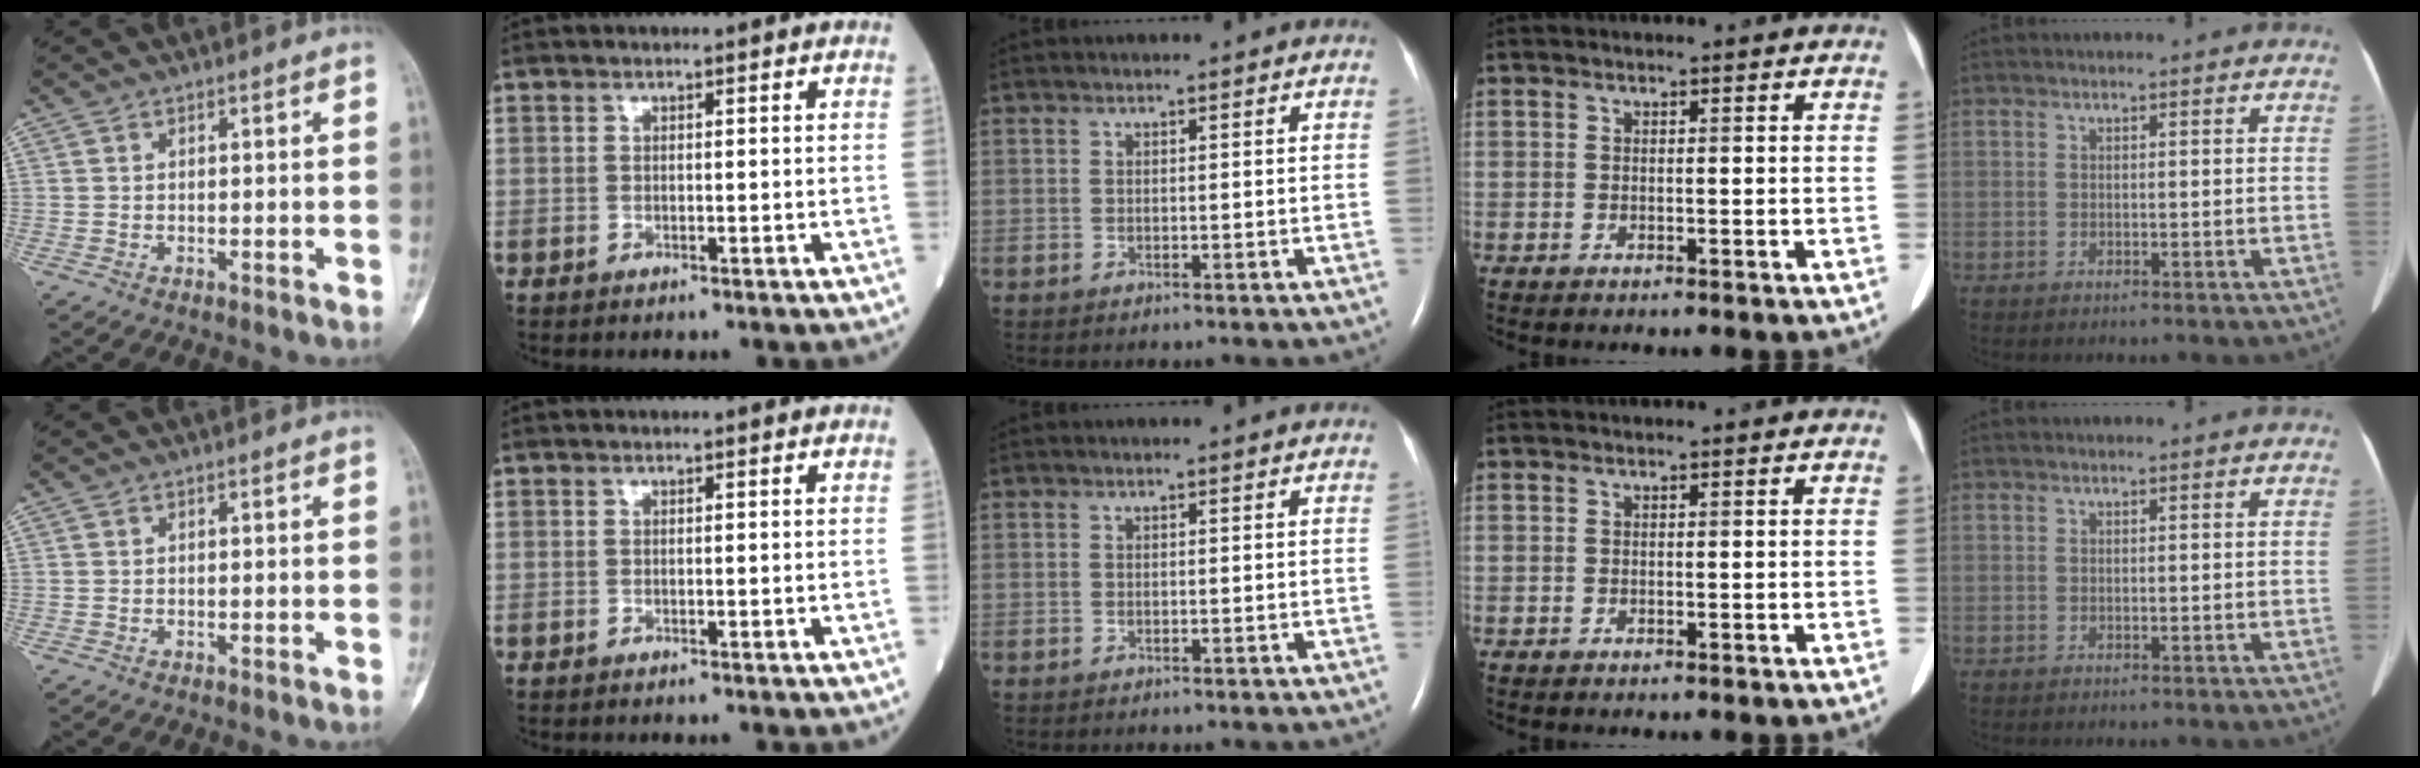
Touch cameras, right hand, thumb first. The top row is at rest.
{}